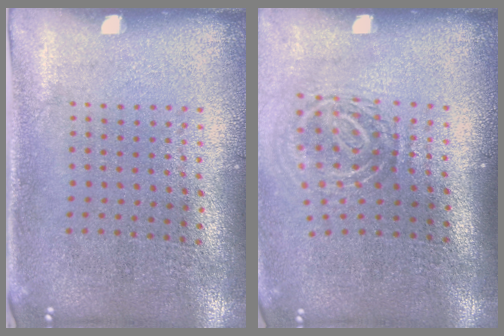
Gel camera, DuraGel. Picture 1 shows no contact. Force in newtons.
{"total": 1.8, "press": 1.2, "slide": 1.4}